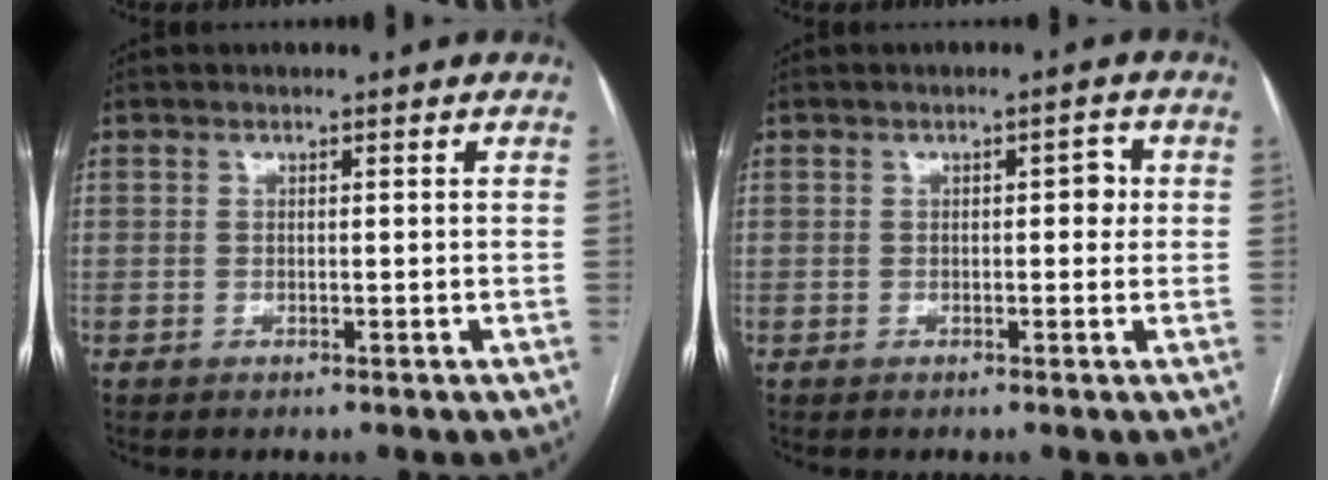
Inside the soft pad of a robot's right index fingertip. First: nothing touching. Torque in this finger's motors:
{"motor_torque": [0.15, -0.08, 0.03, 0.02]}